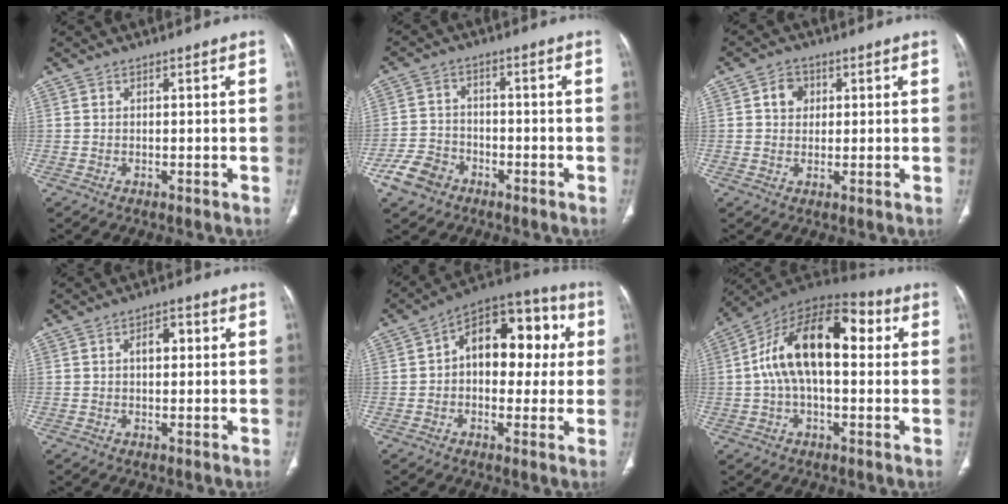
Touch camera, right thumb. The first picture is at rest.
{"total": 6.8, "force": [-4.0, 4.9, 2.5], "torque": [-0.039, 0.025, -0.074]}
{"total": 4.1, "force": [1.1, 3.4, 2.0], "torque": [-0.014, 0.002, 0.019]}
{"total": 3.5, "force": [0.6, 2.1, 2.8], "torque": [-0.037, 0.012, 0.007]}
{"total": 16.9, "force": [2.6, 10.5, 13.0], "torque": [-0.126, 0.039, 0.026]}
{"total": 18.8, "force": [2.8, 9.8, 15.8], "torque": [-0.259, 0.047, 0.036]}